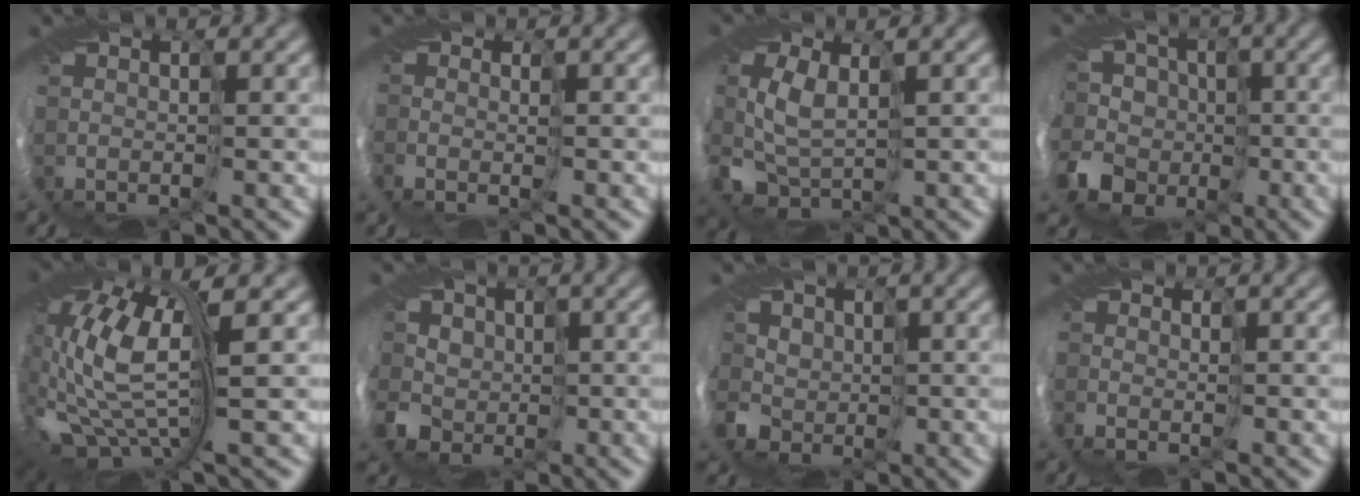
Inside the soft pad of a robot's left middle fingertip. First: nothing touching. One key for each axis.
{"total": 1.8, "fx": -1.1, "fy": 1.4, "fz": 0.5, "tx": -0.010, "ty": -0.015, "tz": -0.020}
{"total": 2.8, "fx": -0.3, "fy": 1.7, "fz": 2.1, "tx": -0.059, "ty": -0.006, "tz": -0.009}
{"total": 10.6, "fx": -2.7, "fy": 9.4, "fz": 4.1, "tx": -0.104, "ty": 0.012, "tz": -0.078}
{"total": 11.2, "fx": 0.1, "fy": 5.0, "fz": 10.1, "tx": -0.238, "ty": -0.018, "tz": 0.000}
{"total": 7.6, "fx": -0.5, "fy": 7.3, "fz": 2.3, "tx": -0.078, "ty": 0.013, "tz": -0.057}
{"total": 6.1, "fx": -0.4, "fy": 5.9, "fz": 1.4, "tx": -0.056, "ty": 0.013, "tz": -0.051}
{"total": 2.0, "fx": -1.0, "fy": 1.8, "fz": 0.3, "tx": -0.006, "ty": -0.011, "tz": -0.015}